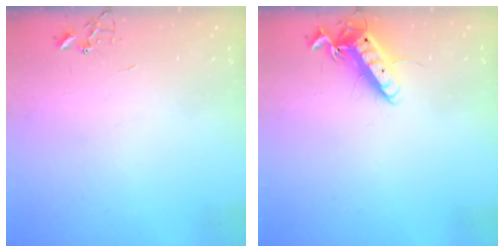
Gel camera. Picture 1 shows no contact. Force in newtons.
{"total": 13.2, "press": 13.1, "slide": 1.2}